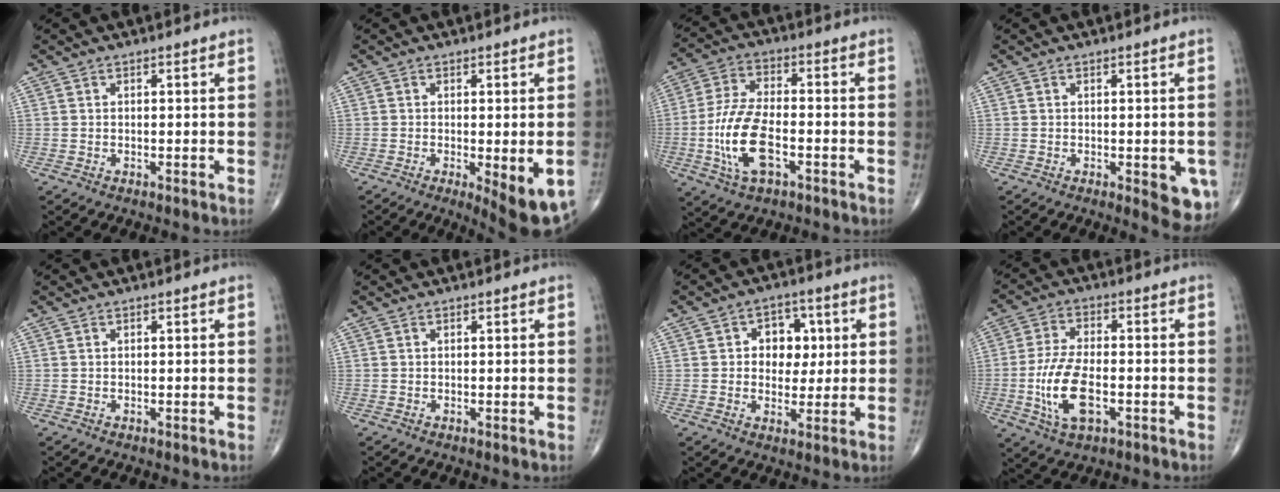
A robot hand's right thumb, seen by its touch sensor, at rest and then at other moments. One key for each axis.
{"total": 10.2, "fx": -3.9, "fy": 2.9, "fz": 9.0, "tx": -0.113, "ty": -0.015, "tz": -0.050}
{"total": 12.6, "fx": -3.6, "fy": 5.8, "fz": 10.6, "tx": -0.222, "ty": 0.017, "tz": -0.069}
{"total": 6.6, "fx": -1.8, "fy": 2.4, "fz": 5.9, "tx": -0.051, "ty": -0.011, "tz": -0.017}
{"total": 0.0}
{"total": 0.0}
{"total": 7.9, "fx": 1.5, "fy": 6.0, "fz": 5.0, "tx": -0.024, "ty": 0.002, "tz": 0.020}
{"total": 11.3, "fx": -2.9, "fy": 5.3, "fz": 9.6, "tx": -0.196, "ty": 0.009, "tz": -0.053}